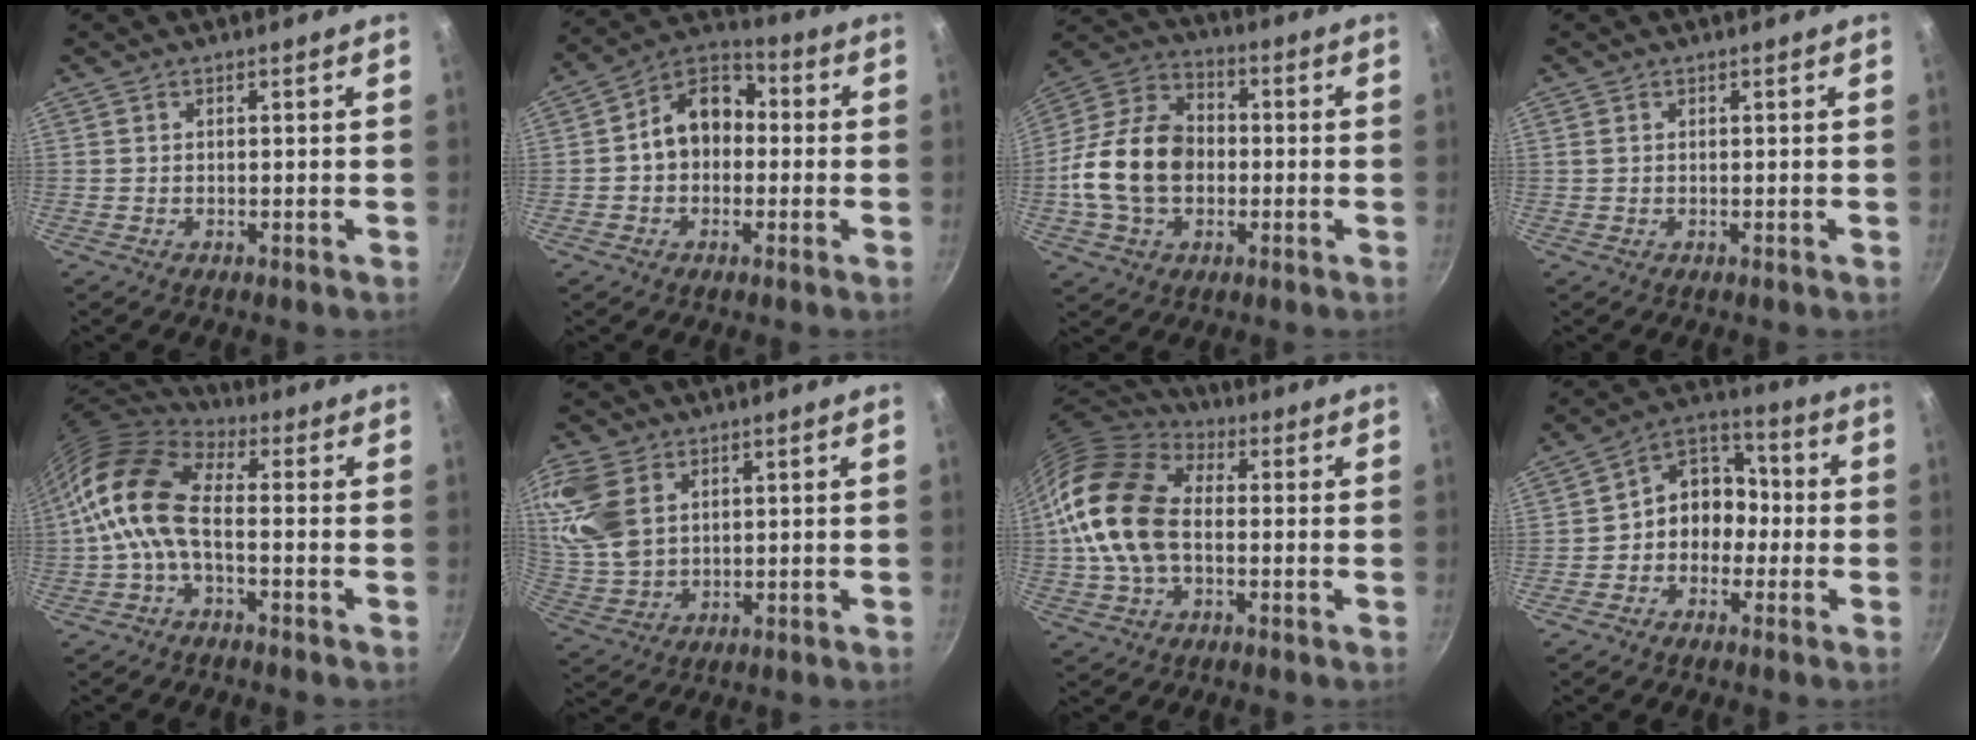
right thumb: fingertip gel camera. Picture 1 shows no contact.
{"total": 11.1, "force": [-0.1, 8.5, 7.1], "torque": [-0.070, 0.038, -0.023]}
{"total": 16.8, "force": [-1.7, 12.2, 11.4], "torque": [-0.193, 0.032, -0.044]}
{"total": 0.6, "force": [0.3, 0.5, 0.3], "torque": [-0.007, 0.001, 0.005]}
{"total": 12.2, "force": [-1.7, 6.3, 10.3], "torque": [-0.199, 0.035, -0.052]}
{"total": 12.9, "force": [4.6, 8.9, 8.2], "torque": [-0.166, -0.014, 0.101]}
{"total": 18.4, "force": [-0.3, 12.4, 13.6], "torque": [-0.250, 0.029, -0.018]}
{"total": 10.1, "force": [-1.7, 8.3, 5.5], "torque": [-0.030, 0.051, -0.045]}